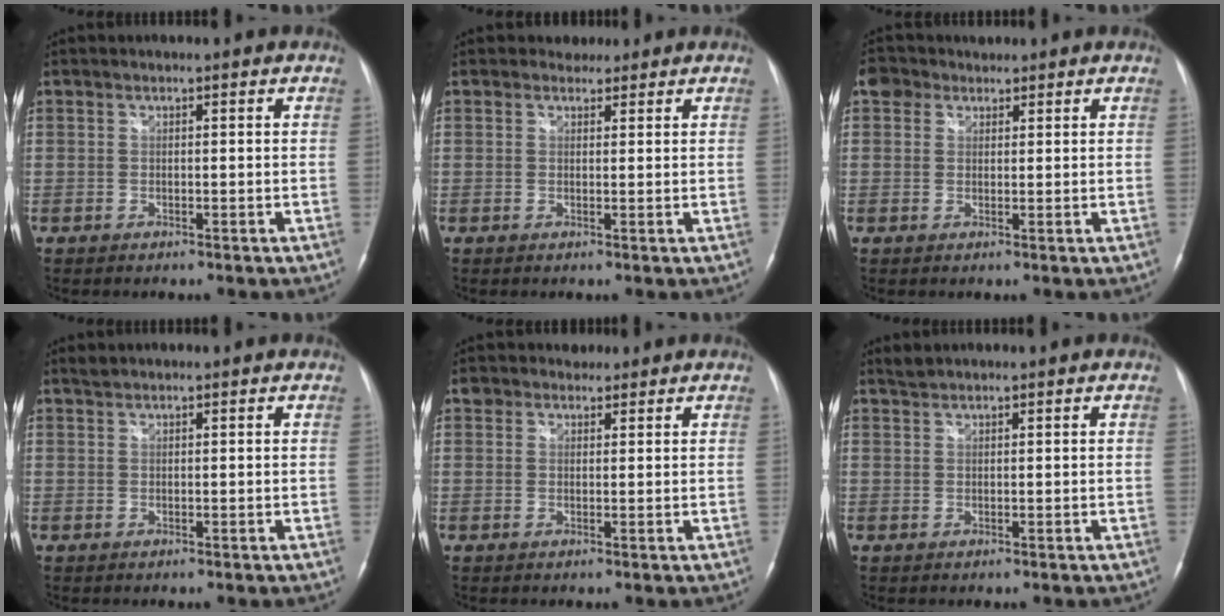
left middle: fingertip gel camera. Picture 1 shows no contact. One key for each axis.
{"total": 1.7, "fx": 1.4, "fy": 1.0, "fz": -0.2, "tx": 0.005, "ty": 0.007, "tz": 0.017}
{"total": 3.1, "fx": 2.0, "fy": 2.4, "fz": 0.5, "tx": -0.015, "ty": 0.027, "tz": 0.034}
{"total": 0.6, "fx": 0.6, "fy": 0.0, "fz": 0.0, "tx": -0.005, "ty": 0.008, "tz": 0.015}
{"total": 2.1, "fx": 1.5, "fy": 1.4, "fz": -0.3, "tx": 0.011, "ty": 0.012, "tz": 0.019}
{"total": 1.0, "fx": 1.0, "fy": 0.0, "fz": 0.1, "tx": -0.005, "ty": 0.008, "tz": 0.025}